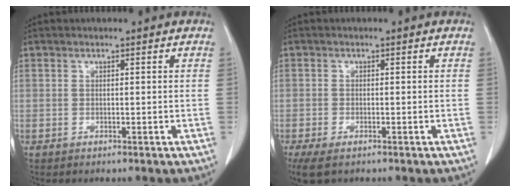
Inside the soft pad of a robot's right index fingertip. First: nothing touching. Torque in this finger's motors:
{"motor_torque": [0.38, -0.34, 0.18, 0.05]}